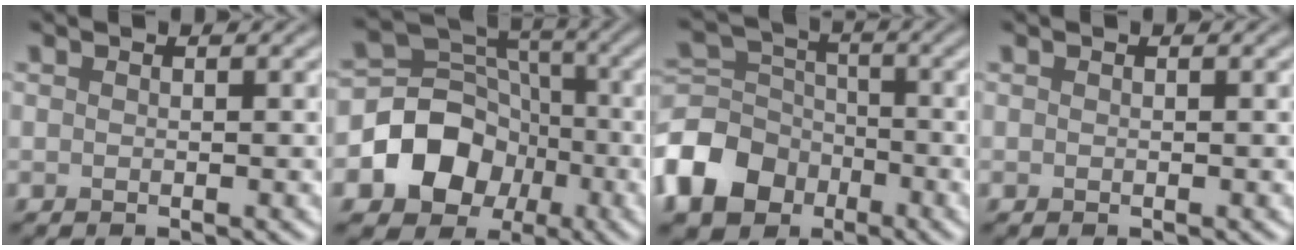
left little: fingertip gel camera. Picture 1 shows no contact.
{"total": 7.9, "force": [-2.6, 6.6, 3.4], "torque": [-0.041, 0.010, -0.066]}
{"total": 8.1, "force": [-4.2, 6.0, 3.4], "torque": [-0.080, 0.001, -0.104]}
{"total": 0.0}